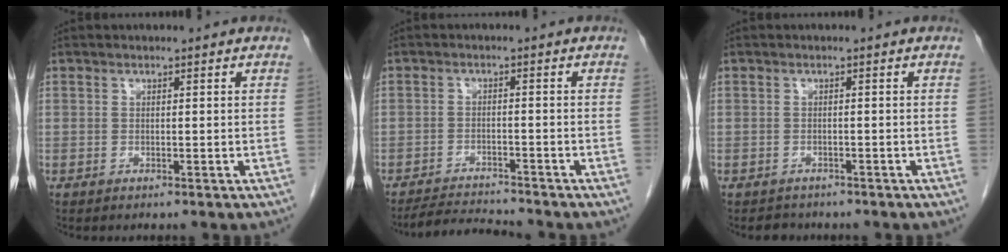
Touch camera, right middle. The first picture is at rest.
{"total": 4.8, "force": [-4.7, -0.6, 0.1], "torque": [-0.002, -0.013, -0.082]}
{"total": 1.9, "force": [-1.7, 1.0, -0.2], "torque": [-0.004, 0.000, -0.026]}